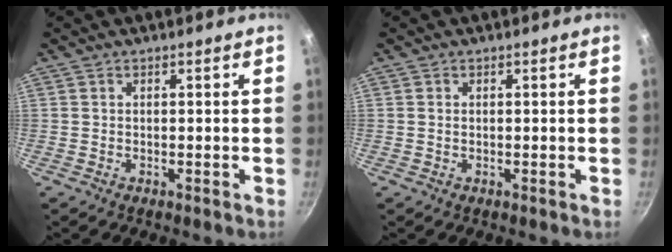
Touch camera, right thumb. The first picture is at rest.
{"total": 0.6, "force": [0.1, 0.4, 0.4], "torque": [-0.007, 0.002, 0.002]}